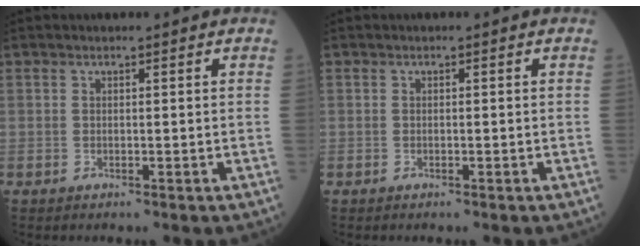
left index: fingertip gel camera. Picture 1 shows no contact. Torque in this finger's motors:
{"motor_torque": [-0.07, 0.08, 0.00, 0.00]}